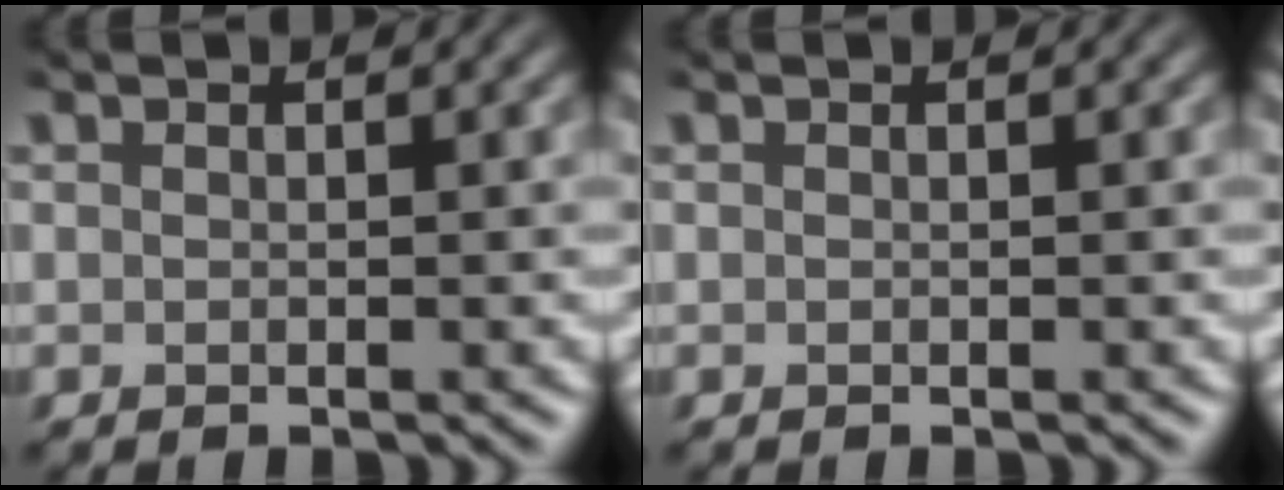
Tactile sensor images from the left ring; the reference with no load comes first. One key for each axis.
{"total": 0.0}